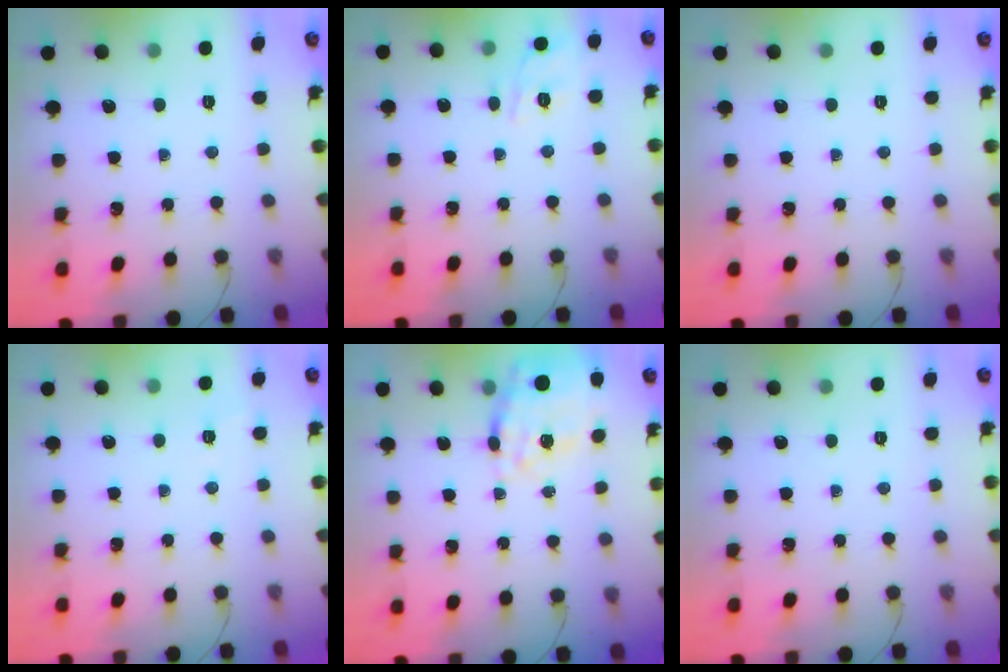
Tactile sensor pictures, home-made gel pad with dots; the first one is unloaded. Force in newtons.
{"total": 8.9, "press": 8.8, "slide": 1.3}
{"total": 0.0}
{"total": 1.3, "press": 0.0, "slide": 1.3}
{"total": 18.2, "press": 17.8, "slide": 3.7}
{"total": 0.0}